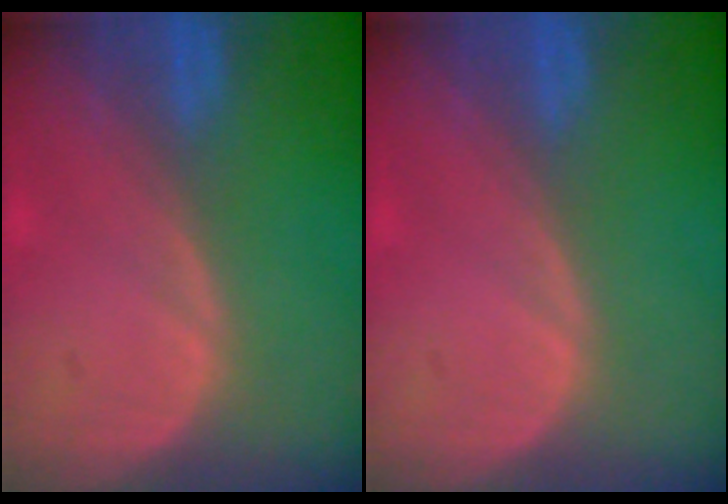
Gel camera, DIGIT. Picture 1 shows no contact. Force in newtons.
{"total": 0.0}